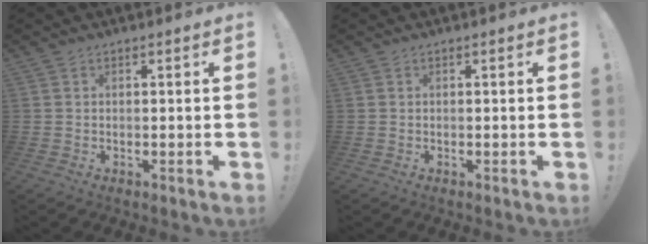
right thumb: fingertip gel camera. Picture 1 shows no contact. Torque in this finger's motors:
{"motor_torque": [0.06, -0.06, -0.16, 0.09, 0.05]}